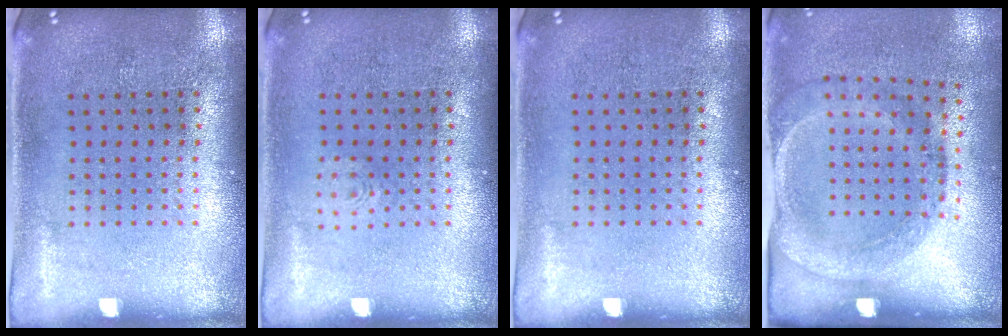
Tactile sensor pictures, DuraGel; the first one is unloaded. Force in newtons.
{"total": 0.7, "press": 0.6, "slide": 0.2}
{"total": 0.0}
{"total": 1.8, "press": 1.1, "slide": 1.4}